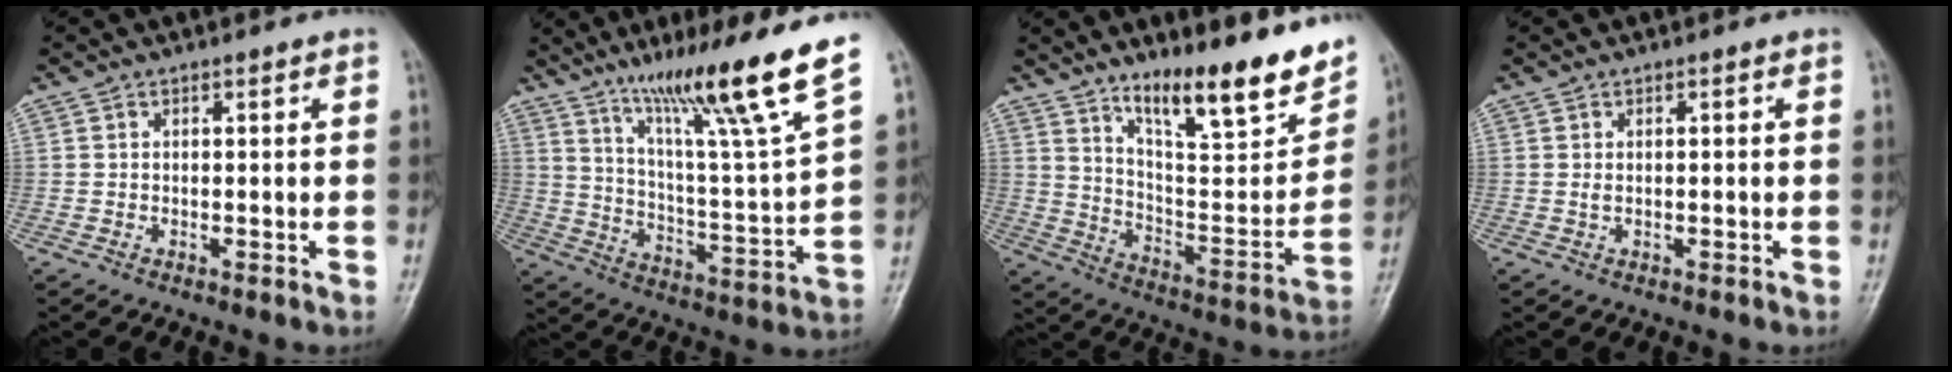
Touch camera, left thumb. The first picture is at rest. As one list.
[{"total": 20.3, "force": [13.1, 0.2, 15.5], "torque": [-0.223, -0.065, 0.214]}, {"total": 22.3, "force": [14.4, 6.0, 15.9], "torque": [-0.194, -0.079, 0.233]}, {"total": 1.1, "force": [0.0, 0.3, 1.1], "torque": [-0.024, 0.009, 0.005]}]